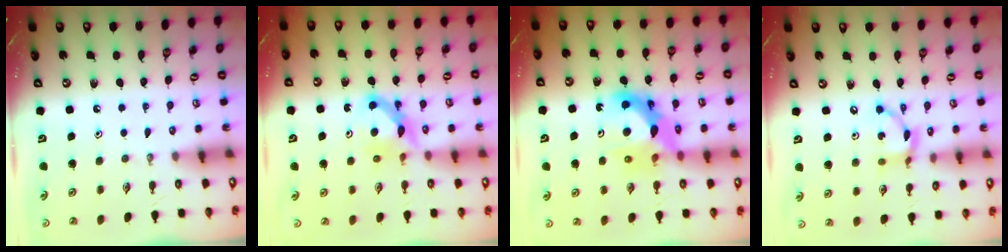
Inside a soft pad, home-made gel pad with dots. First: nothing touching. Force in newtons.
{"total": 7.4, "press": 7.4, "slide": 0.5}
{"total": 12.9, "press": 12.9, "slide": 1.1}
{"total": 10.9, "press": 10.8, "slide": 0.7}